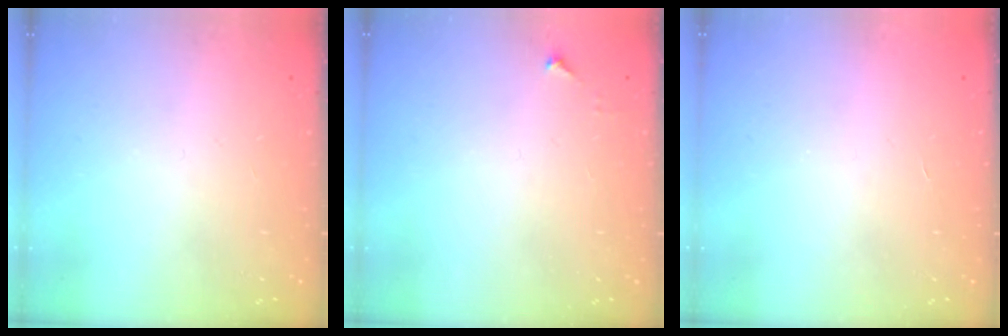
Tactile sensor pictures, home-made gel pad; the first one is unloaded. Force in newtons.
{"total": 3.4, "press": 3.3, "slide": 0.5}
{"total": 1.8, "press": 1.8, "slide": 0.1}